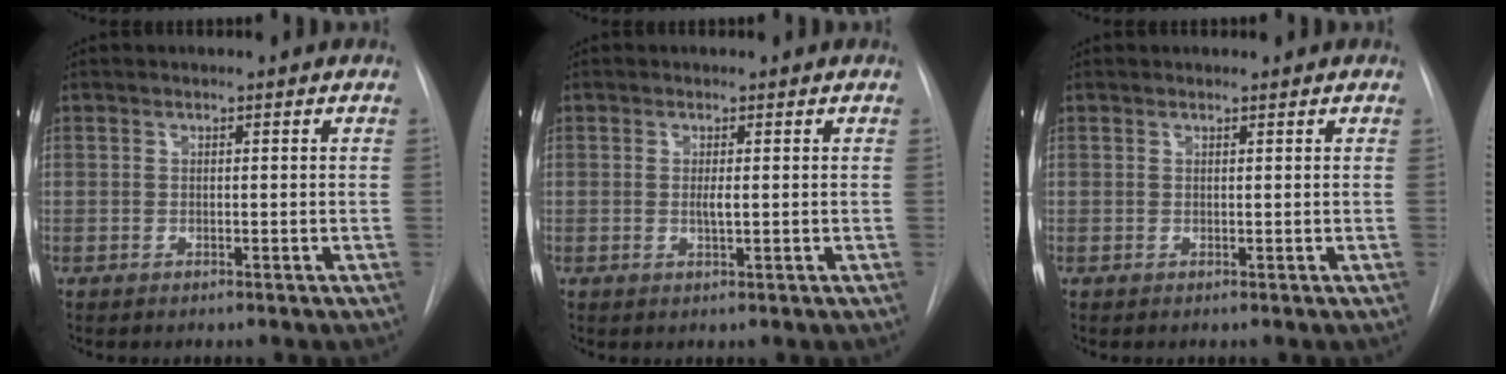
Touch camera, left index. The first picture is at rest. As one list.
[{"total": 1.2, "force": [0.2, 0.2, 1.2], "torque": [-0.027, -0.002, 0.003]}, {"total": 0.9, "force": [0.8, 0.2, 0.1], "torque": [-0.007, 0.006, 0.015]}]